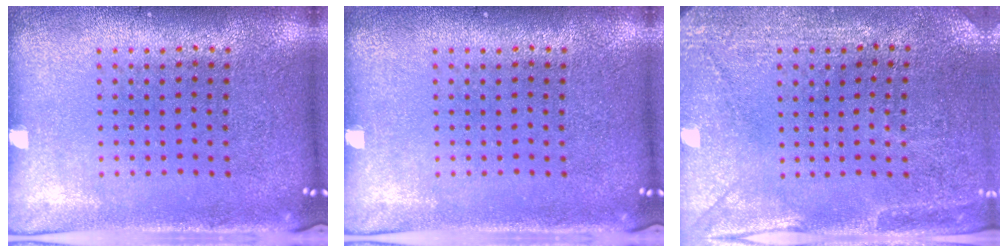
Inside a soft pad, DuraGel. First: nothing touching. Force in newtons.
{"total": 0.0}
{"total": 2.9, "press": 2.8, "slide": 0.7}